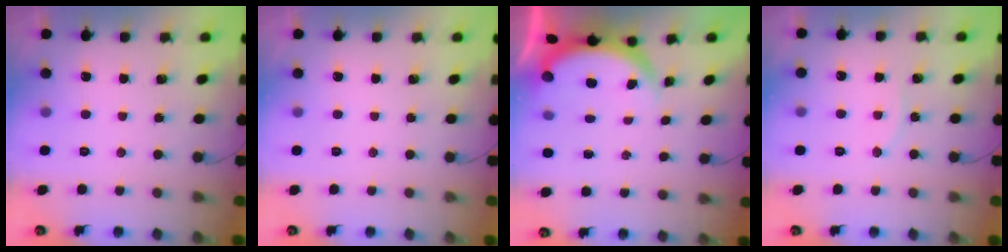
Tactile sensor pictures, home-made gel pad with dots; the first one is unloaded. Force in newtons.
{"total": 0.0}
{"total": 3.8, "press": 3.8, "slide": 0.2}
{"total": 5.9, "press": 5.9, "slide": 0.2}